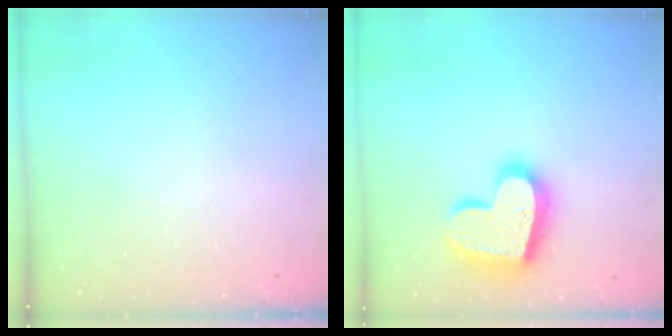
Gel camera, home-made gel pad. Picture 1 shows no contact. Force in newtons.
{"total": 20.4, "press": 20.3, "slide": 1.7}